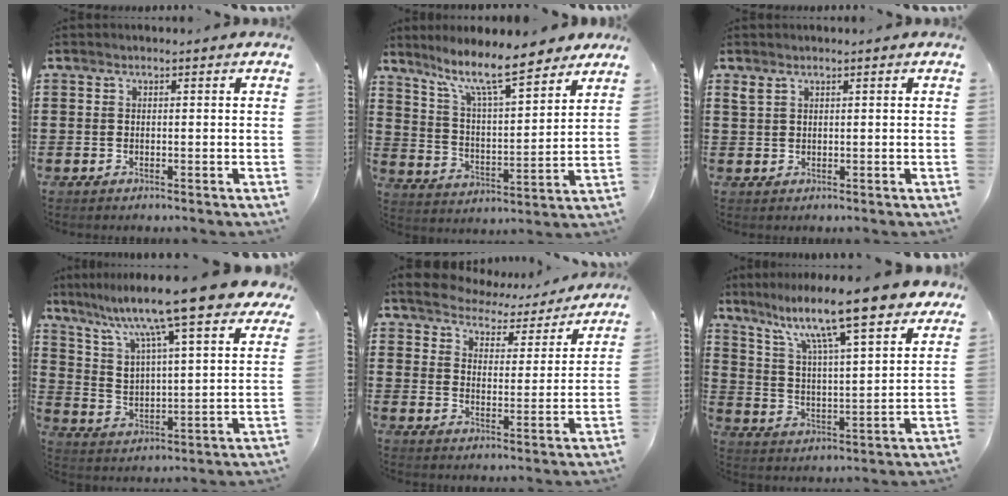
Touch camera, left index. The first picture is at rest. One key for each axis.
{"total": 10.0, "fx": 8.3, "fy": 1.4, "fz": 5.5, "tx": -0.127, "ty": -0.040, "tz": 0.140}
{"total": 1.1, "fx": 0.8, "fy": 0.5, "fz": 0.6, "tx": -0.015, "ty": 0.001, "tz": 0.015}
{"total": 11.6, "fx": 9.6, "fy": 0.0, "fz": 6.5, "tx": -0.155, "ty": -0.064, "tz": 0.153}
{"total": 4.5, "fx": 4.5, "fy": 0.4, "fz": 0.1, "tx": -0.031, "ty": -0.036, "tz": 0.074}
{"total": 12.3, "fx": 10.0, "fy": 0.7, "fz": 7.1, "tx": -0.157, "ty": -0.064, "tz": 0.162}